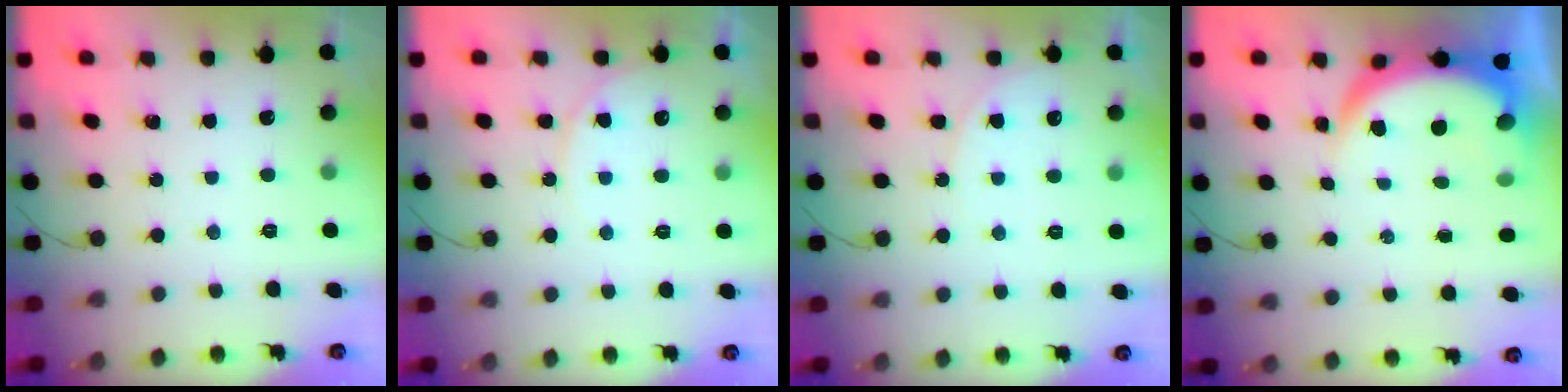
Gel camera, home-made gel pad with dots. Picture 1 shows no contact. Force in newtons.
{"total": 8.0, "press": 8.0, "slide": 0.6}
{"total": 4.8, "press": 4.8, "slide": 0.5}
{"total": 6.4, "press": 6.4, "slide": 0.8}